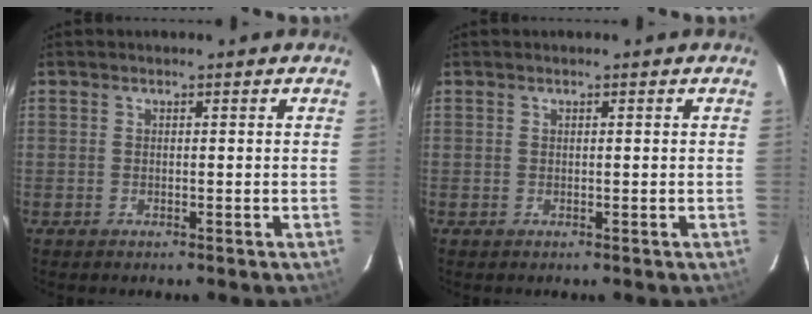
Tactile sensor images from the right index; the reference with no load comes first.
{"total": 0.0}